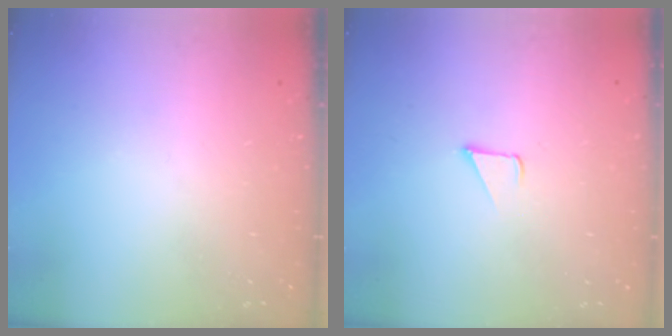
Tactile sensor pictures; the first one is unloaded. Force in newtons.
{"total": 1.7, "press": 1.7, "slide": 0.1}